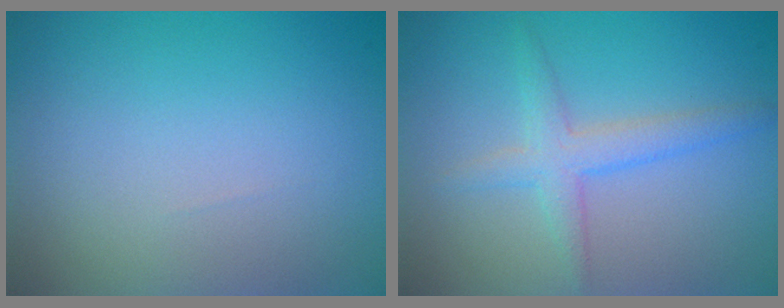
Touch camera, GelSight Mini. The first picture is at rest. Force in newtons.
{"total": 2.8, "press": 2.7, "slide": 0.2}